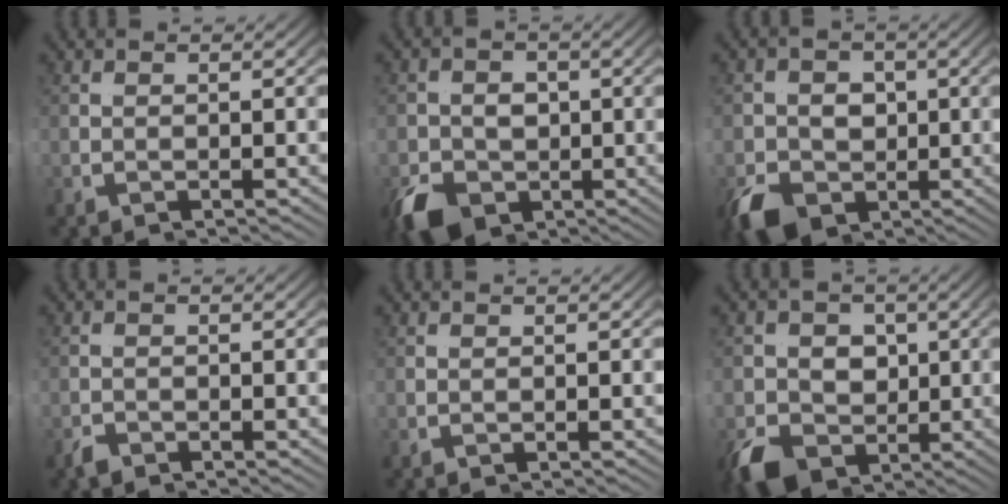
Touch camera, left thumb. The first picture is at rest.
{"total": 9.3, "force": [-1.5, 6.9, 6.2], "torque": [-0.092, -0.017, -0.023]}
{"total": 11.4, "force": [-0.9, 8.5, 7.5], "torque": [-0.107, -0.011, -0.021]}
{"total": 1.7, "force": [-0.9, -0.4, -1.4], "torque": [0.021, 0.000, -0.021]}
{"total": 0.0}
{"total": 12.8, "force": [-0.5, 9.6, 8.4], "torque": [-0.125, -0.014, -0.014]}